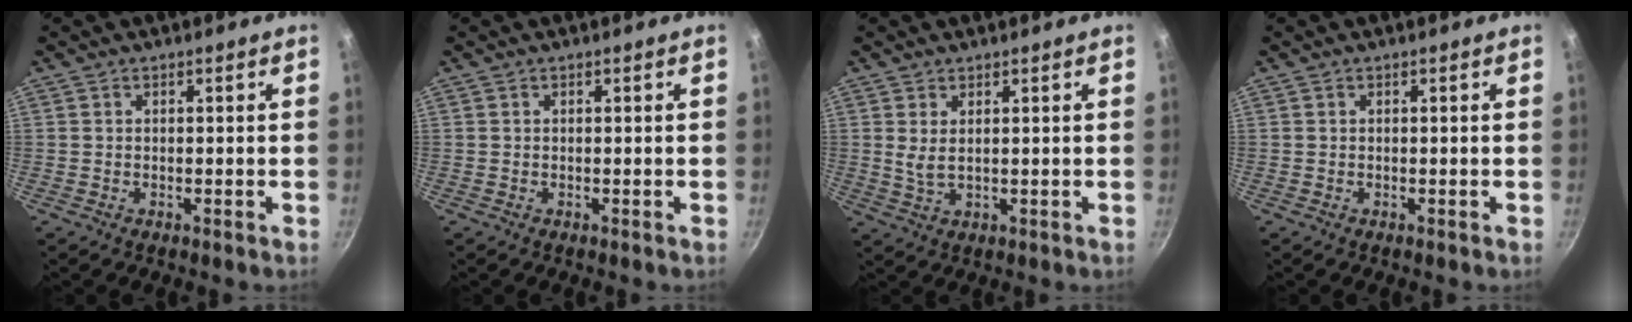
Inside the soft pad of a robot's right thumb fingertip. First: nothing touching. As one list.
[{"total": 0.0}, {"total": 3.0, "force": [1.0, 1.3, 2.5], "torque": [-0.048, -0.009, 0.023]}, {"total": 0.0}]